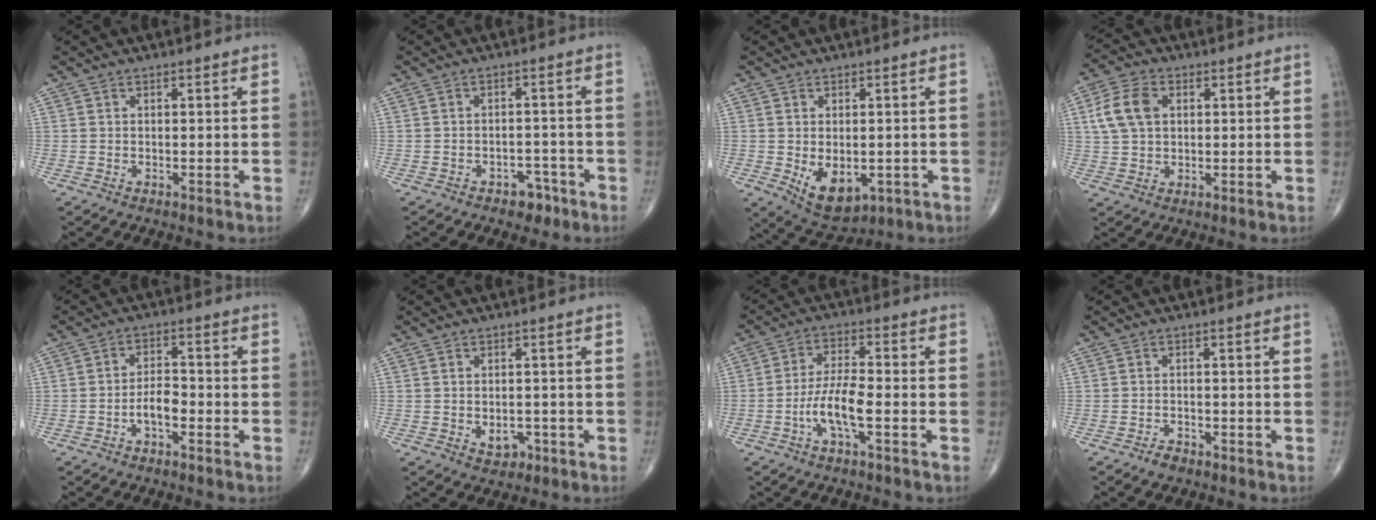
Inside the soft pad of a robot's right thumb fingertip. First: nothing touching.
{"total": 4.0, "force": [-2.6, 2.5, 1.7], "torque": [-0.007, 0.023, -0.032]}
{"total": 8.5, "force": [-1.8, 5.2, 6.5], "torque": [-0.086, -0.012, -0.010]}
{"total": 8.3, "force": [2.0, 5.7, 5.7], "torque": [-0.110, 0.009, 0.036]}
{"total": 4.5, "force": [-2.0, 2.2, 3.4], "torque": [-0.052, 0.023, -0.039]}
{"total": 3.3, "force": [-1.1, 2.4, 2.0], "torque": [-0.013, 0.005, -0.010]}
{"total": 7.5, "force": [-2.7, 1.9, 6.7], "torque": [-0.140, 0.022, -0.053]}
{"total": 2.0, "force": [-1.6, 1.0, 0.7], "torque": [-0.016, 0.006, -0.025]}